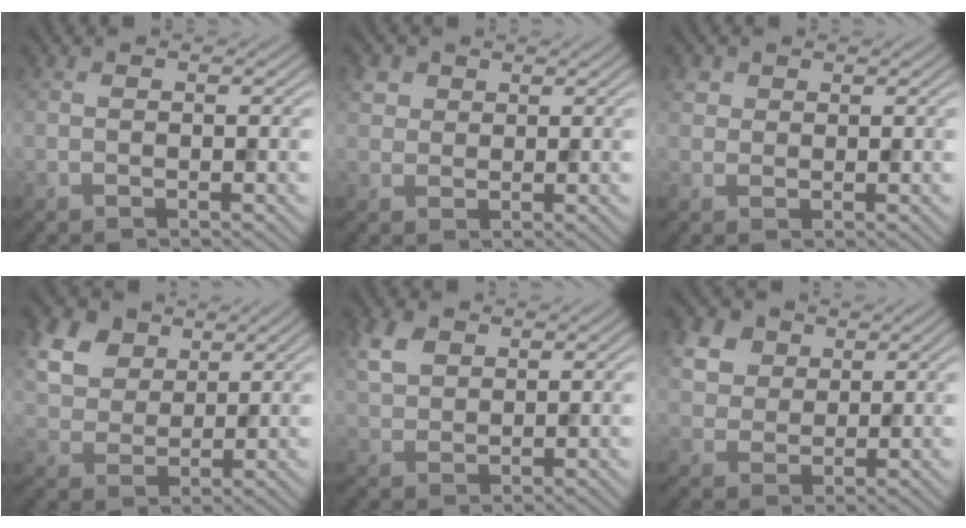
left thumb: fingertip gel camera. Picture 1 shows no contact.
{"total": 2.5, "force": [1.2, 2.0, 0.8], "torque": [-0.026, 0.001, 0.025]}
{"total": 1.6, "force": [0.8, 1.4, 0.4], "torque": [-0.011, 0.000, 0.017]}
{"total": 9.0, "force": [4.8, 6.0, 4.7], "torque": [-0.161, 0.005, 0.099]}
{"total": 4.3, "force": [2.3, 2.7, 2.5], "torque": [-0.066, 0.006, 0.048]}
{"total": 5.8, "force": [3.0, 4.2, 2.7], "torque": [-0.091, 0.004, 0.059]}